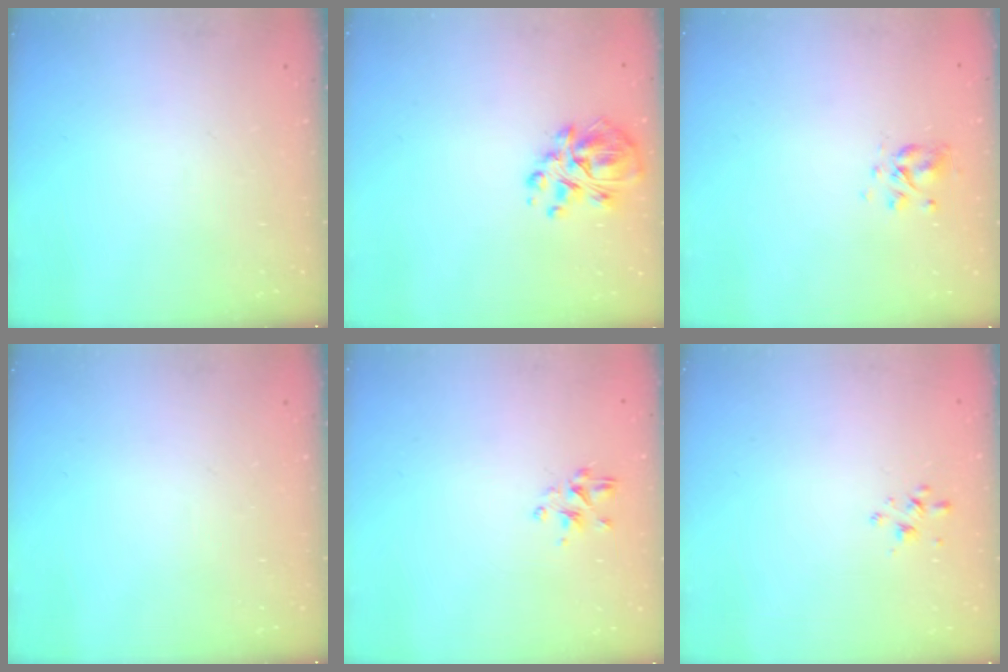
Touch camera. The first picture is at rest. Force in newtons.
{"total": 9.6, "press": 9.0, "slide": 3.1}
{"total": 3.7, "press": 3.3, "slide": 1.6}
{"total": 0.0}
{"total": 2.8, "press": 2.7, "slide": 0.8}
{"total": 1.8, "press": 1.7, "slide": 0.4}